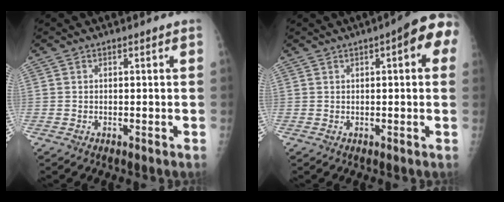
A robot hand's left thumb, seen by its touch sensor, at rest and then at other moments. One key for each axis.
{"total": 8.7, "fx": 2.9, "fy": 2.7, "fz": 7.8, "tx": -0.078, "ty": 0.012, "tz": 0.024}